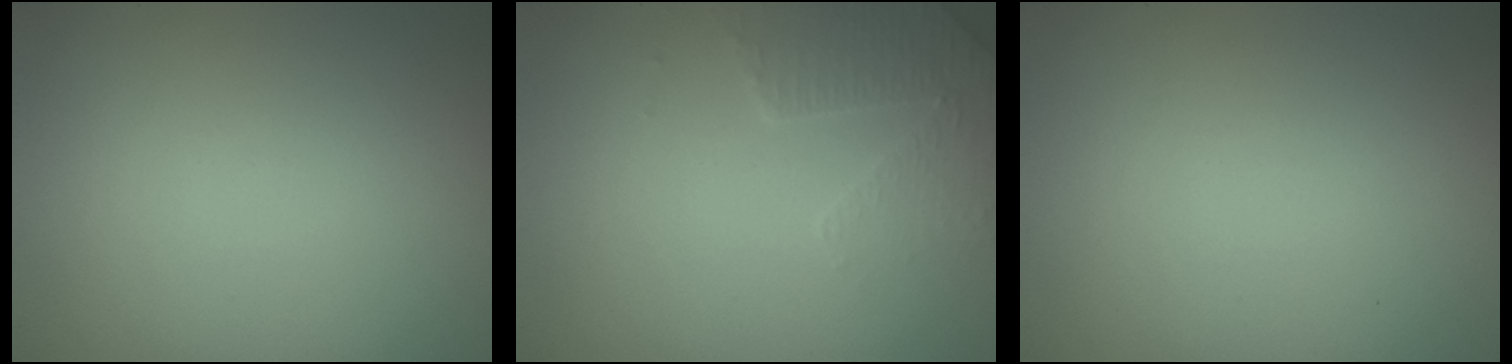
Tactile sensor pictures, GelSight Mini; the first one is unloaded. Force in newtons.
{"total": 2.8, "press": 2.7, "slide": 0.7}
{"total": 0.0}